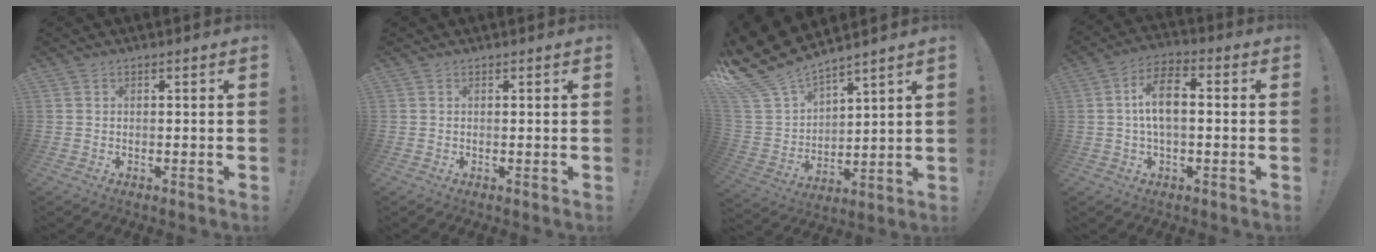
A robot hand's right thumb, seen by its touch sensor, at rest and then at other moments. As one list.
[{"total": 0.7, "force": [0.6, 0.0, -0.3], "torque": [0.012, -0.005, 0.011]}, {"total": 13.0, "force": [11.4, 4.8, 3.8], "torque": [-0.094, -0.096, 0.220]}, {"total": 9.8, "force": [0.5, 4.9, 8.5], "torque": [-0.153, 0.011, 0.010]}]